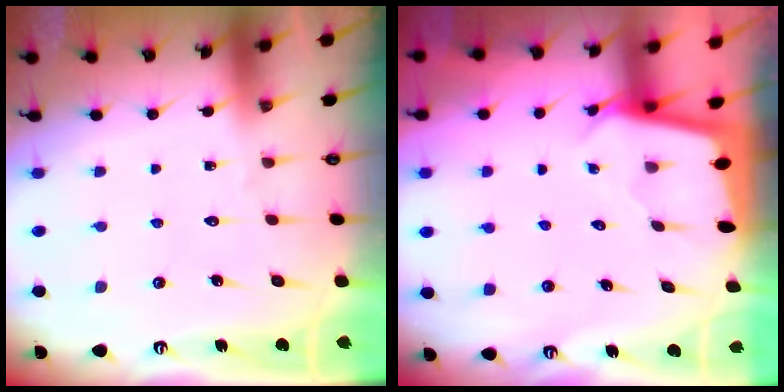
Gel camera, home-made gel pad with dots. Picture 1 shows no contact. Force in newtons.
{"total": 2.5, "press": 2.5, "slide": 0.1}